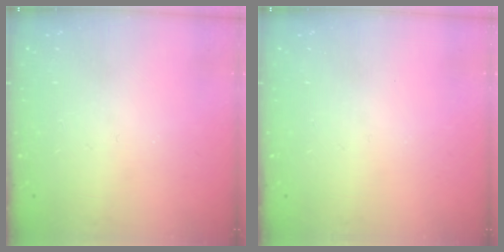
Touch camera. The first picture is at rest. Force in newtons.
{"total": 0.0}